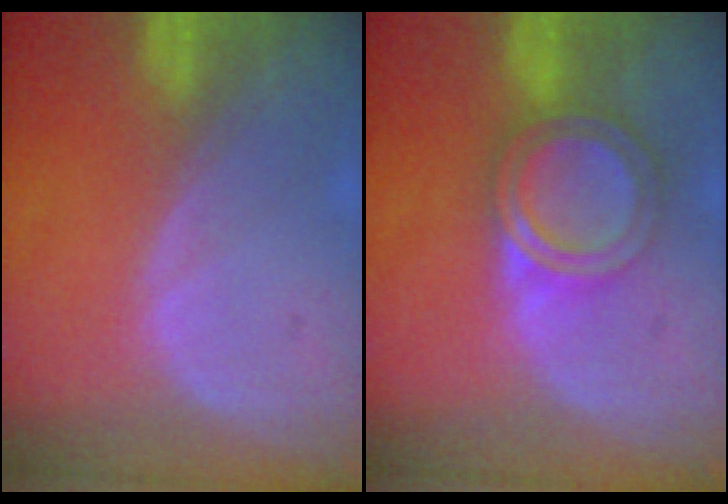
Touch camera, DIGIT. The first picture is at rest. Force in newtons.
{"total": 5.9, "press": 5.4, "slide": 2.3}